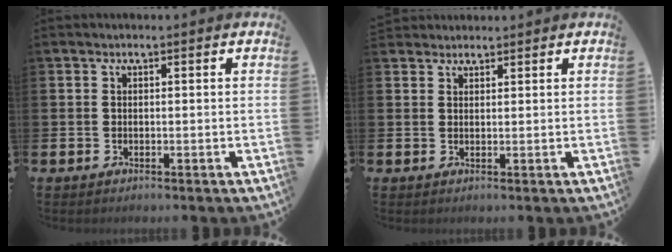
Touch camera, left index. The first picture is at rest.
{"total": 1.9, "force": [1.7, 0.6, -0.2], "torque": [0.013, -0.005, 0.030]}